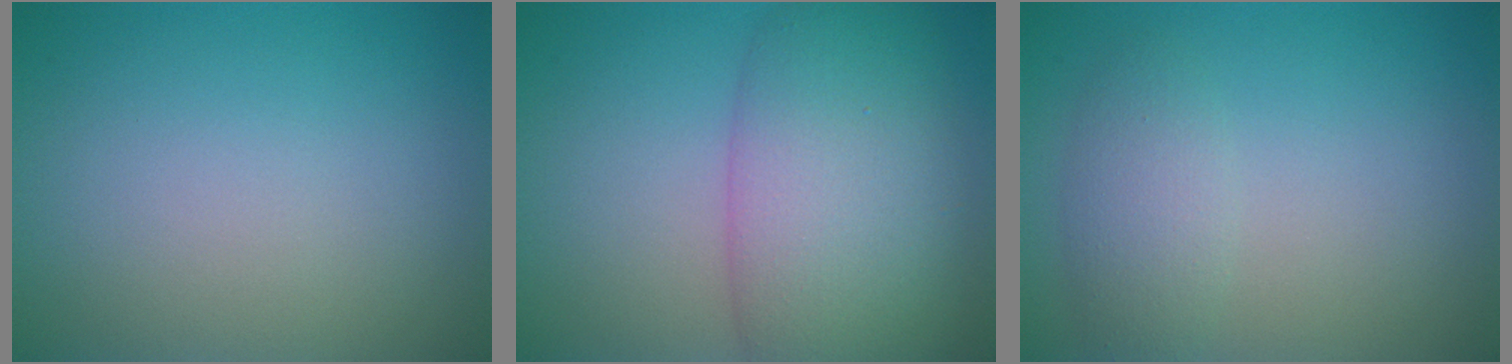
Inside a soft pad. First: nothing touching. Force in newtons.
{"total": 8.8, "press": 8.8, "slide": 0.3}
{"total": 2.3, "press": 2.3, "slide": 0.0}